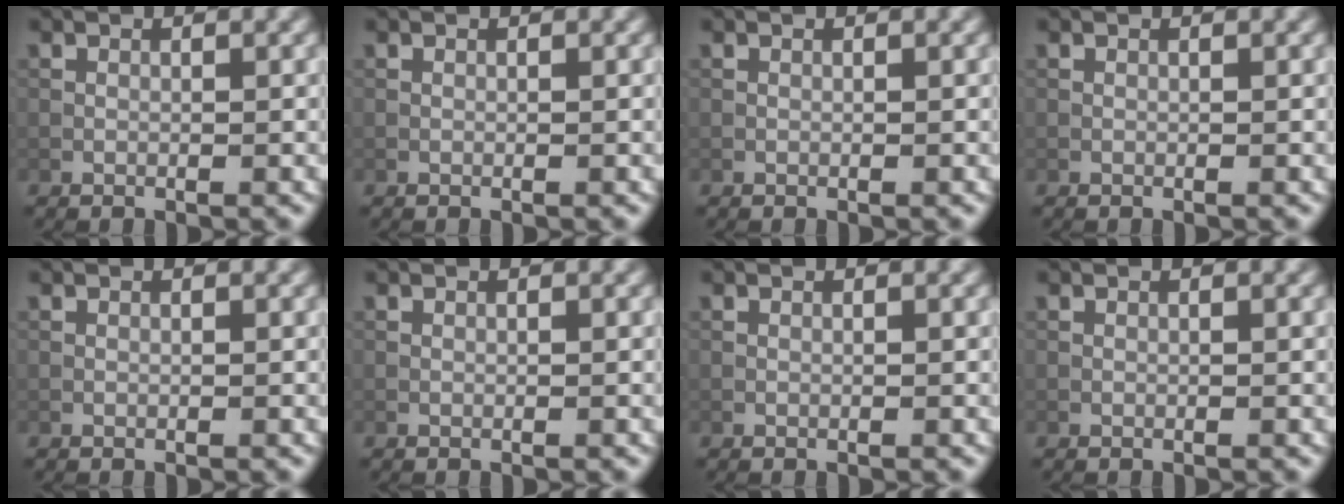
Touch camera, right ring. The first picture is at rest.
{"total": 0.0}
{"total": 0.0}
{"total": 0.0}
{"total": 0.0}
{"total": 0.0}
{"total": 0.0}
{"total": 0.0}